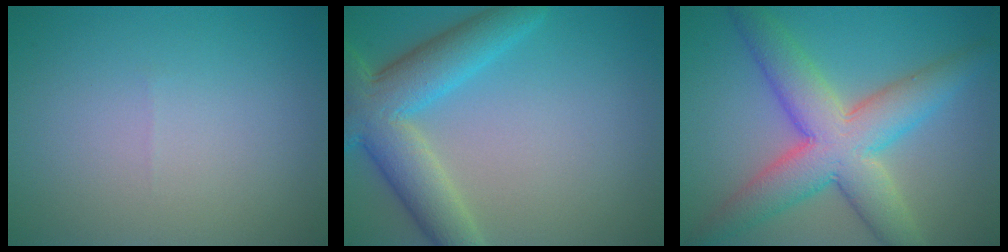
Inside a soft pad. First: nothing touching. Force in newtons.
{"total": 7.5, "press": 7.5, "slide": 0.5}
{"total": 8.5, "press": 8.5, "slide": 0.3}